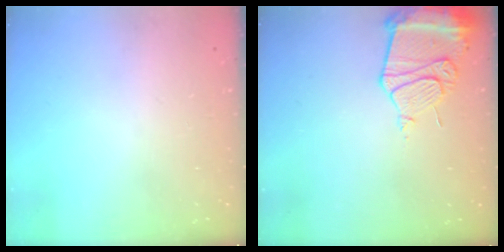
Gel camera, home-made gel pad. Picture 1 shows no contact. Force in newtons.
{"total": 13.6, "press": 13.5, "slide": 1.5}